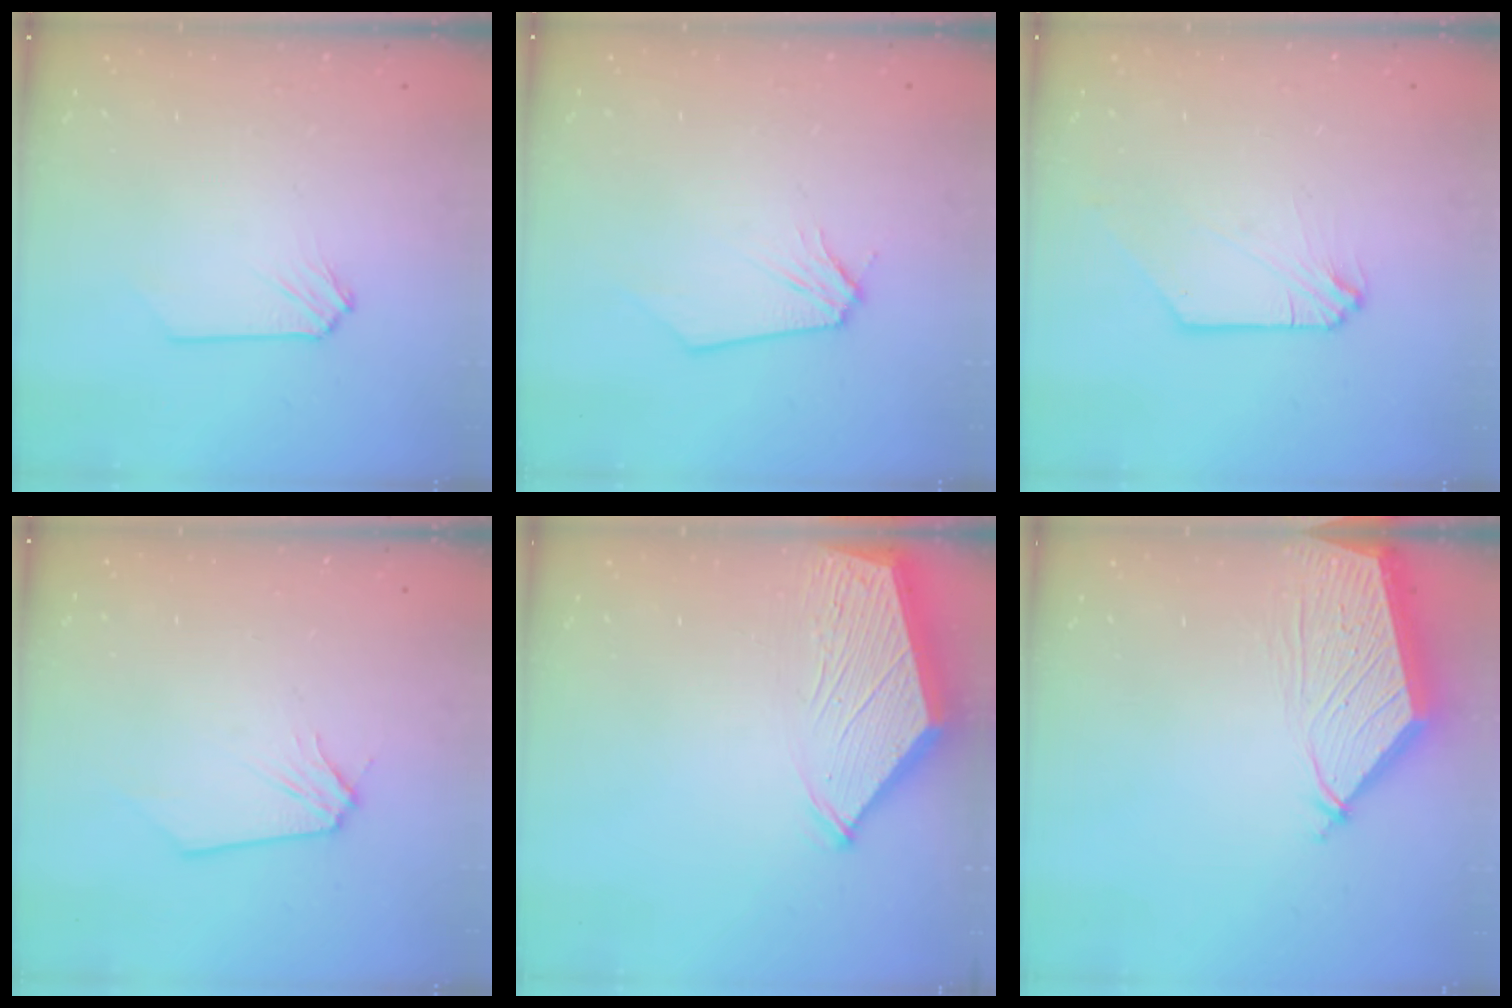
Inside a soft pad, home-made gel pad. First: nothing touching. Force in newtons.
{"total": 0.0}
{"total": 0.7, "press": 0.6, "slide": 0.3}
{"total": 0.0}
{"total": 3.8, "press": 3.8, "slide": 0.6}
{"total": 5.2, "press": 5.2, "slide": 0.6}